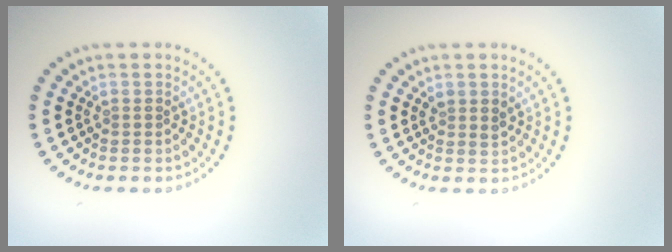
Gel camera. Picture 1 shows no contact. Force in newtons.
{"total": 1.1, "press": 0.9, "slide": 0.6}